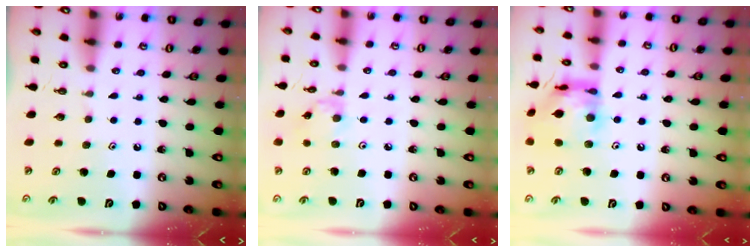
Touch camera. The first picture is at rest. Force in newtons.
{"total": 1.3, "press": 1.2, "slide": 0.3}
{"total": 13.9, "press": 13.9, "slide": 1.4}